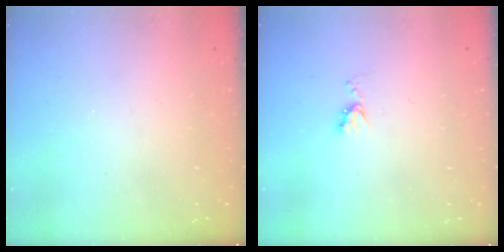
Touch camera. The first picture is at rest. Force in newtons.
{"total": 5.1, "press": 5.1, "slide": 0.5}